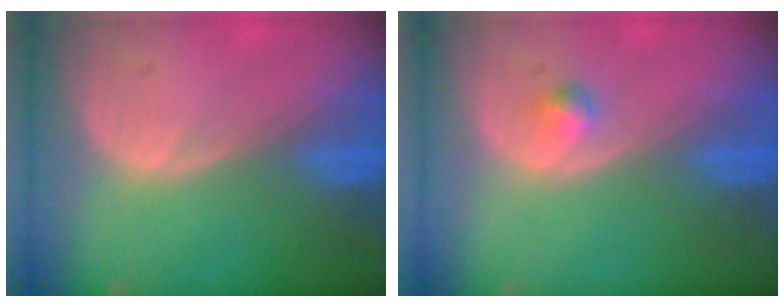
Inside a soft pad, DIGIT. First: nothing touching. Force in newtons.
{"total": 1.5, "press": 1.5, "slide": 0.3}